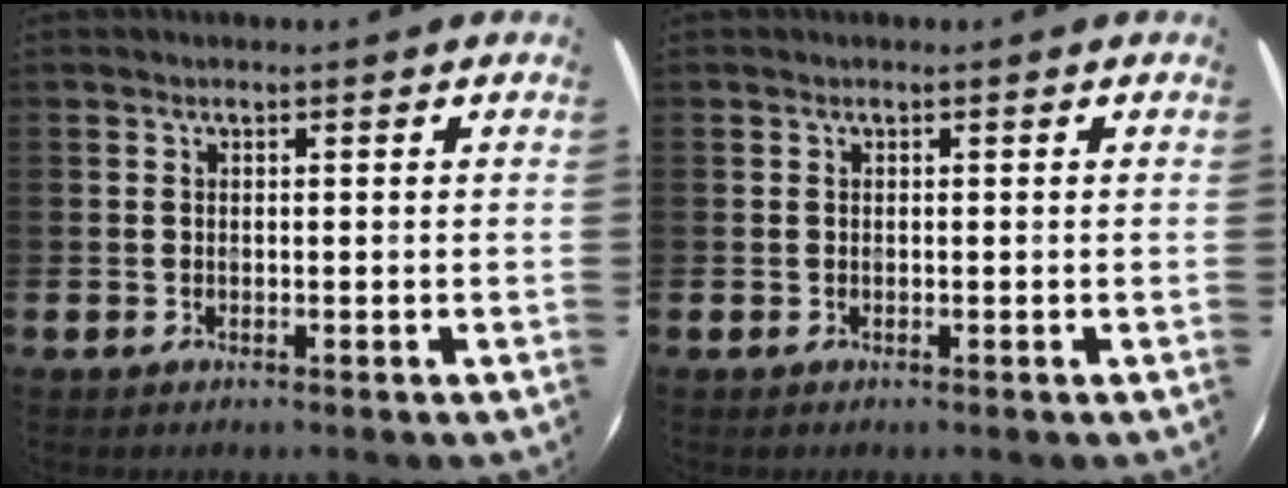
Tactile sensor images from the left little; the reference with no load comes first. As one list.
[{"total": 0.0}]